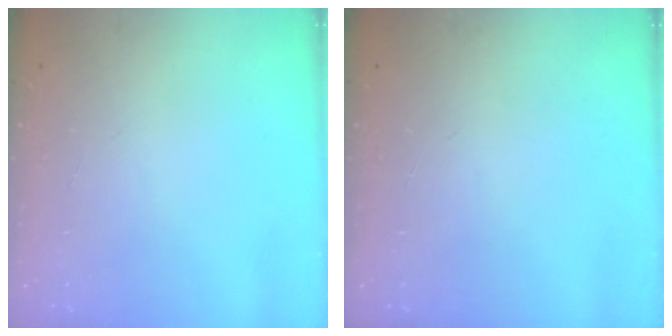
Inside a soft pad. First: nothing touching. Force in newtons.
{"total": 0.0}